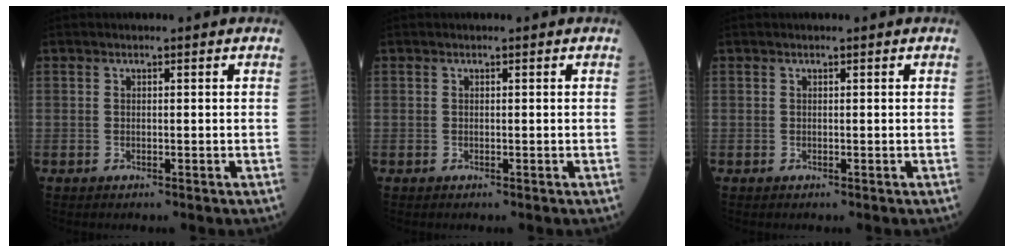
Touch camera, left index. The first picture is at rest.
{"total": 0.0}
{"total": 0.0}